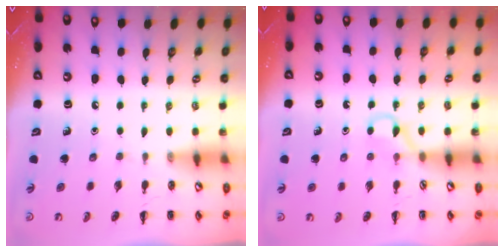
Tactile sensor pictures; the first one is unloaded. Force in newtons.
{"total": 2.7, "press": 2.4, "slide": 1.1}